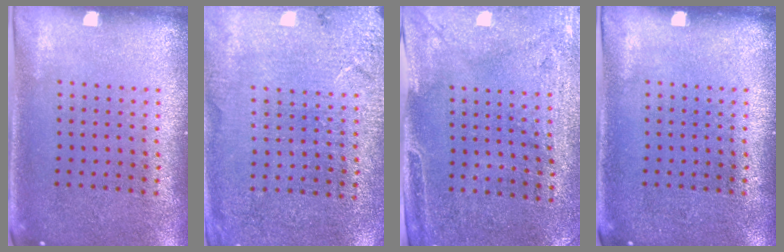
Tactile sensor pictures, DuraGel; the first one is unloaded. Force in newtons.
{"total": 2.7, "press": 2.6, "slide": 0.4}
{"total": 3.0, "press": 2.4, "slide": 1.7}
{"total": 0.0}